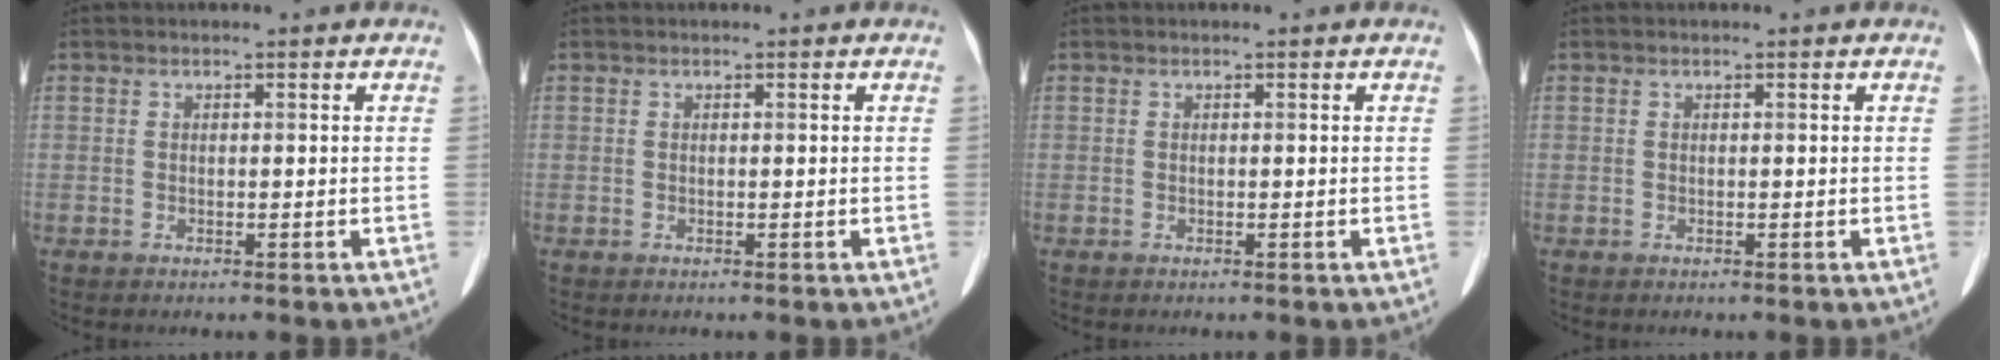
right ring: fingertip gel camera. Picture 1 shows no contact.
{"total": 0.0}
{"total": 0.0}
{"total": 0.0}